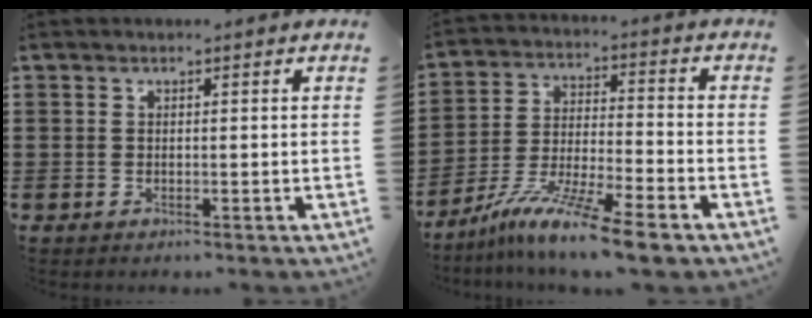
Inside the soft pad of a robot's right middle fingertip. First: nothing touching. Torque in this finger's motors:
{"motor_torque": [2.14, 0.00, 1.05, 0.21]}